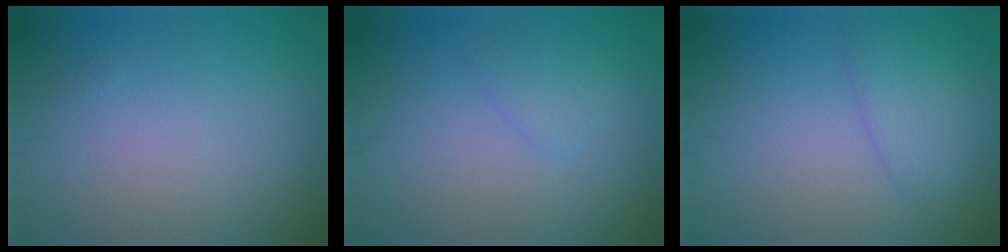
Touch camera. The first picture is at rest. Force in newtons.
{"total": 1.2, "press": 1.2, "slide": 0.0}
{"total": 2.2, "press": 2.2, "slide": 0.1}